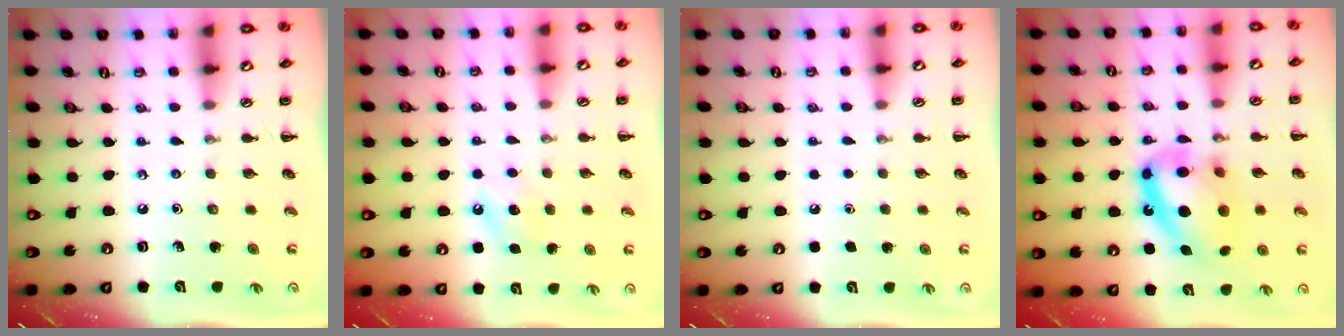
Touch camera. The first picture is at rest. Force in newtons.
{"total": 6.2, "press": 6.0, "slide": 1.7}
{"total": 1.8, "press": 1.8, "slide": 0.1}
{"total": 15.6, "press": 15.1, "slide": 4.2}